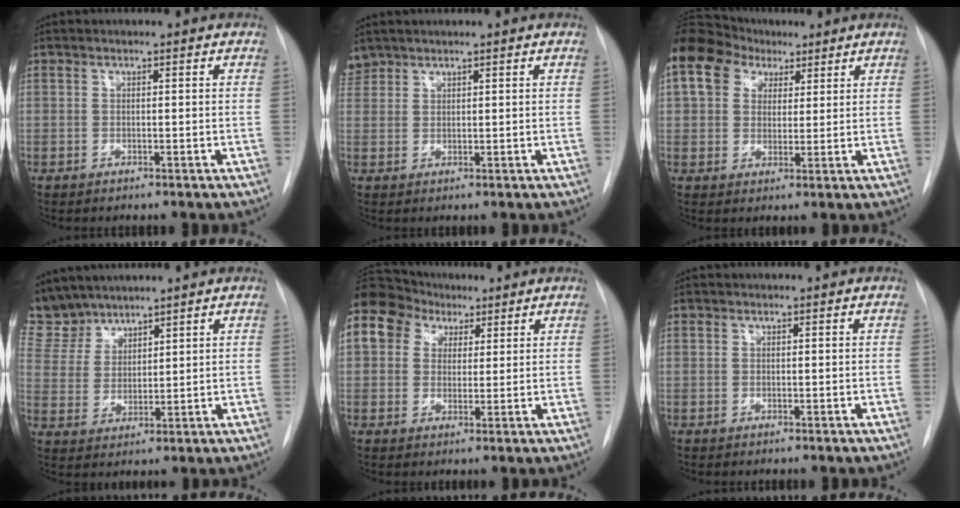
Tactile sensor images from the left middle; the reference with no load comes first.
{"total": 2.5, "force": [2.2, 1.0, -0.2], "torque": [0.001, 0.013, 0.046]}
{"total": 15.9, "force": [8.0, 11.7, 7.1], "torque": [-0.200, 0.076, 0.146]}
{"total": 8.0, "force": [7.5, 2.6, 0.7], "torque": [-0.024, 0.009, 0.165]}
{"total": 22.3, "force": [10.0, 17.7, 9.1], "torque": [-0.295, 0.111, 0.192]}
{"total": 0.0}